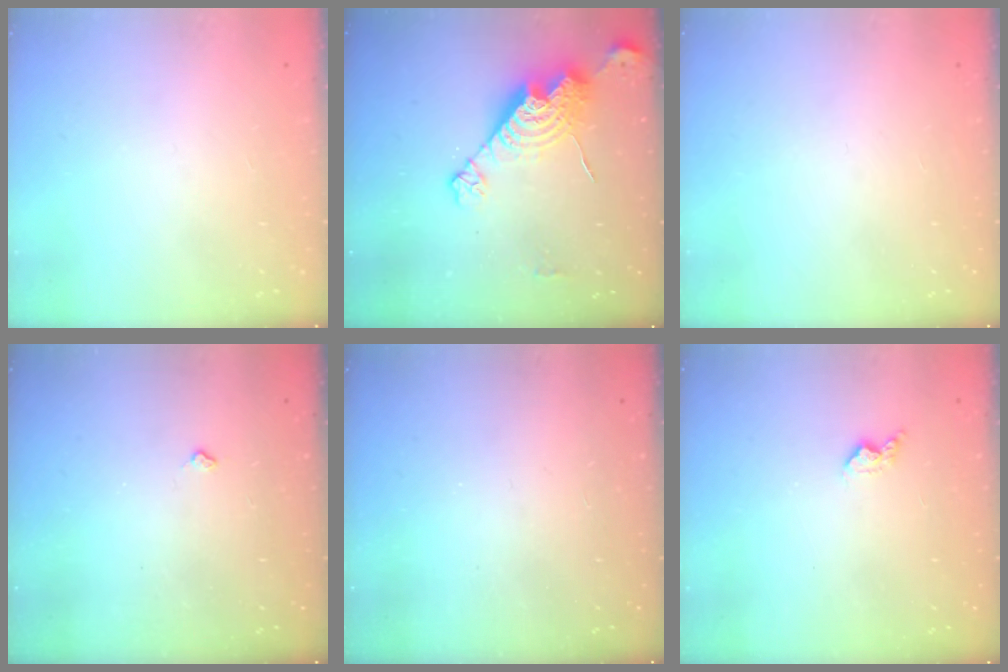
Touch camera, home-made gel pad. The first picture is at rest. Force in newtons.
{"total": 15.9, "press": 15.8, "slide": 1.3}
{"total": 0.0}
{"total": 2.8, "press": 2.8, "slide": 0.4}
{"total": 0.0}
{"total": 4.4, "press": 4.4, "slide": 0.8}